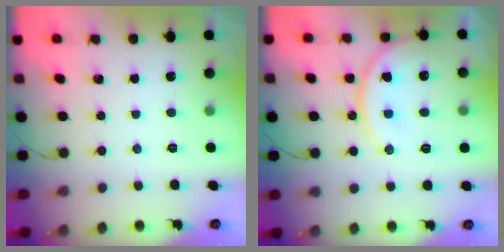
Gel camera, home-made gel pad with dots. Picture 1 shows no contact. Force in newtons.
{"total": 14.2, "press": 14.0, "slide": 1.8}